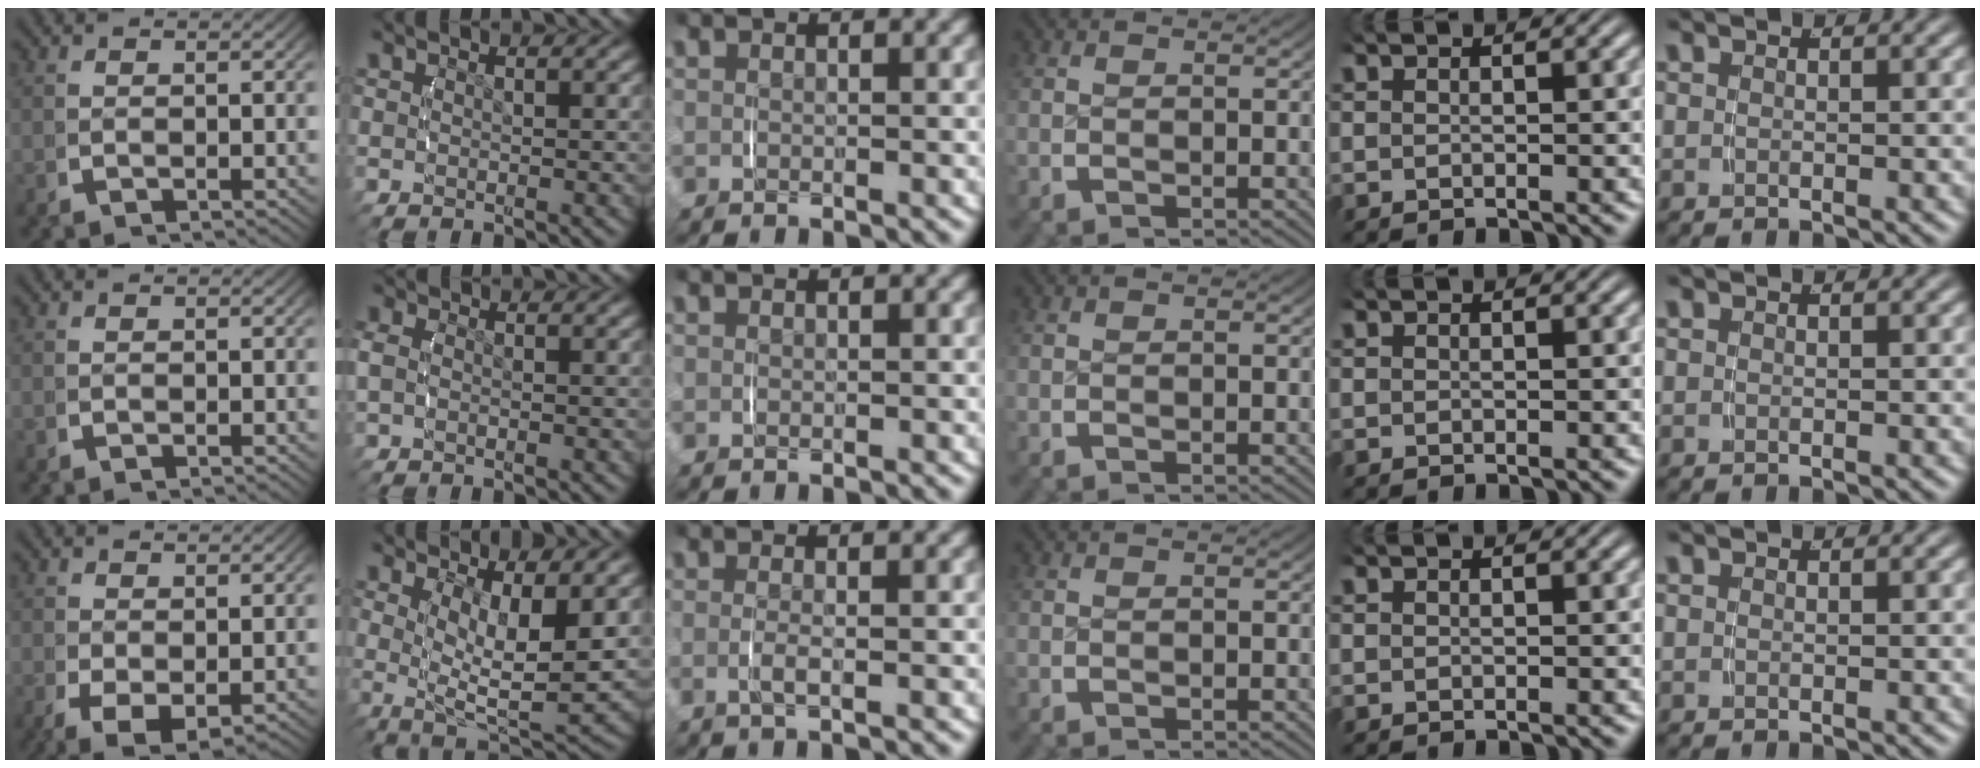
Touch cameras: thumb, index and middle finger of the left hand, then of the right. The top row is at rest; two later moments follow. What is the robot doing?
{"motion": "lift_and_place", "object": "toothpaste"}